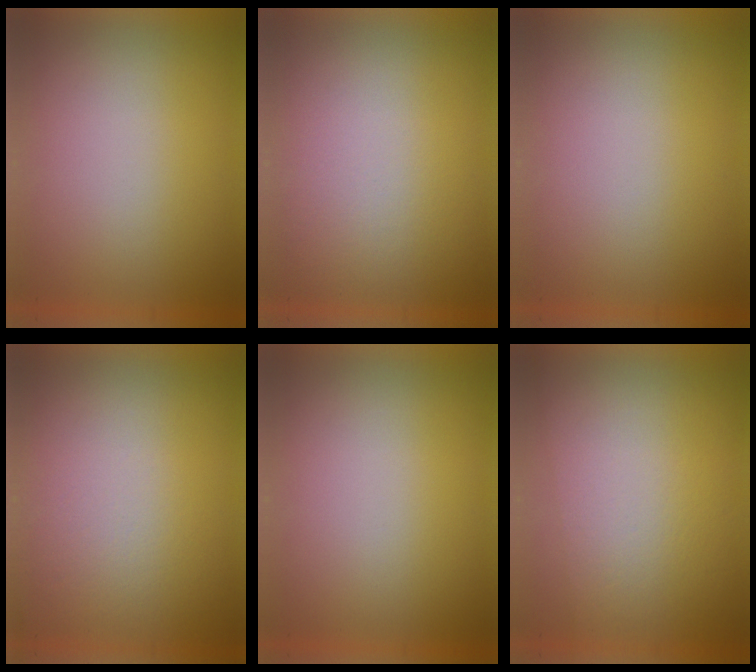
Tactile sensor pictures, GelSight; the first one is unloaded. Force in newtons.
{"total": 1.4}
{"total": 0.0}
{"total": 2.7}
{"total": 0.0}
{"total": 2.8}